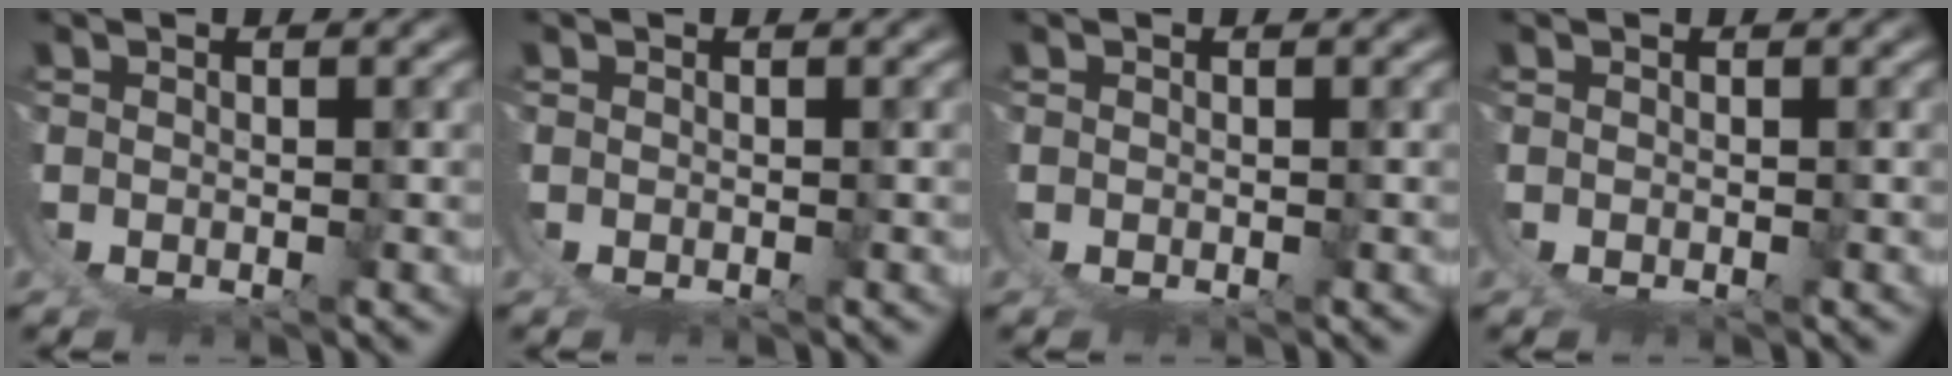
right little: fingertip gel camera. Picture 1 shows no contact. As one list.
[{"total": 0.0}, {"total": 0.0}, {"total": 0.0}]